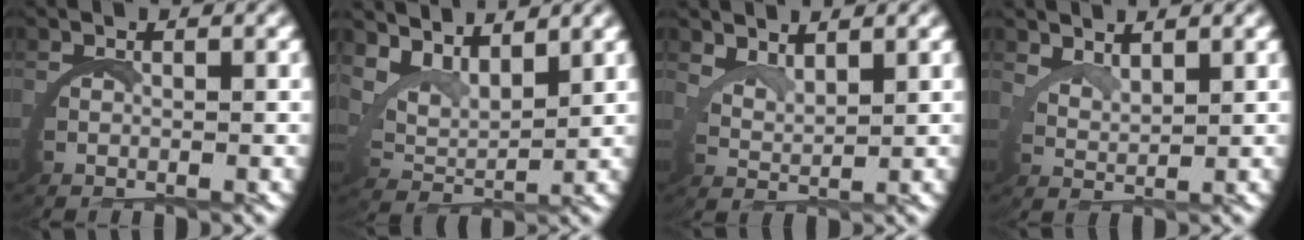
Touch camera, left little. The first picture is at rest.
{"total": 5.2, "force": [3.8, 2.5, 2.5], "torque": [-0.071, 0.000, 0.065]}
{"total": 2.9, "force": [2.8, 0.1, 0.7], "torque": [-0.030, -0.006, 0.051]}
{"total": 2.7, "force": [2.6, -0.3, 0.5], "torque": [-0.021, -0.005, 0.051]}